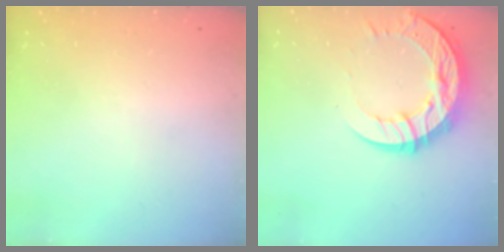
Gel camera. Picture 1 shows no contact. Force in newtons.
{"total": 14.0, "press": 14.0, "slide": 1.3}